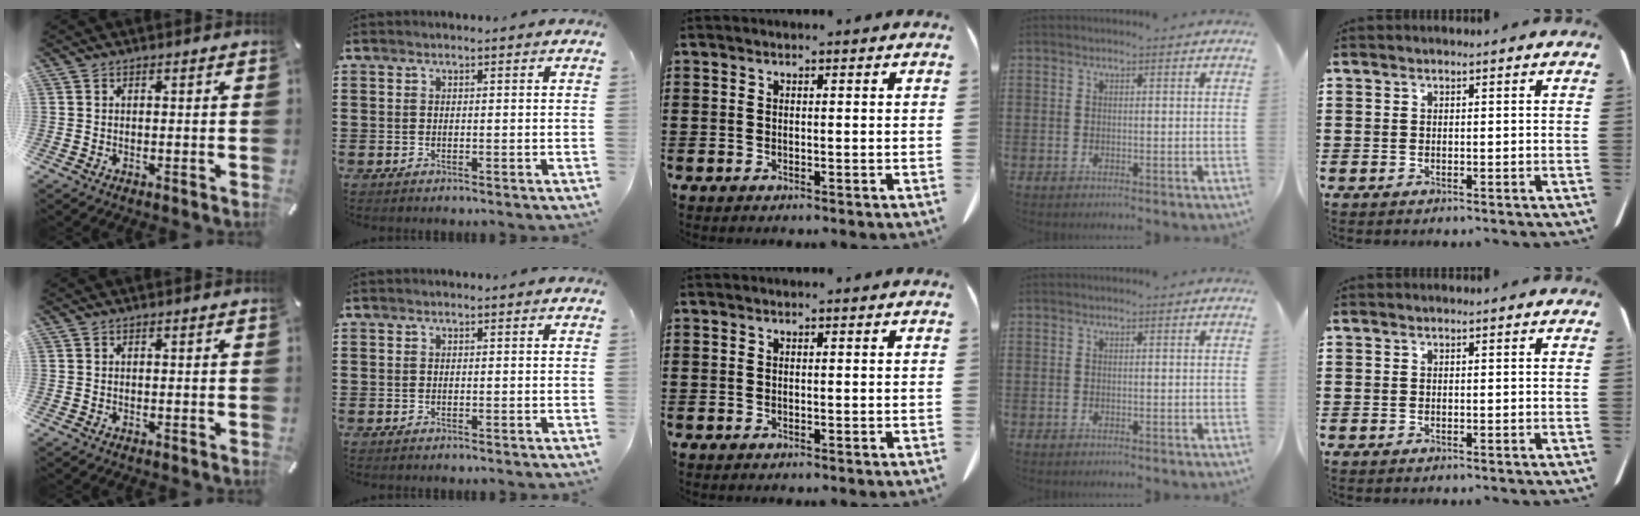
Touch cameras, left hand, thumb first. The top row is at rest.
{}